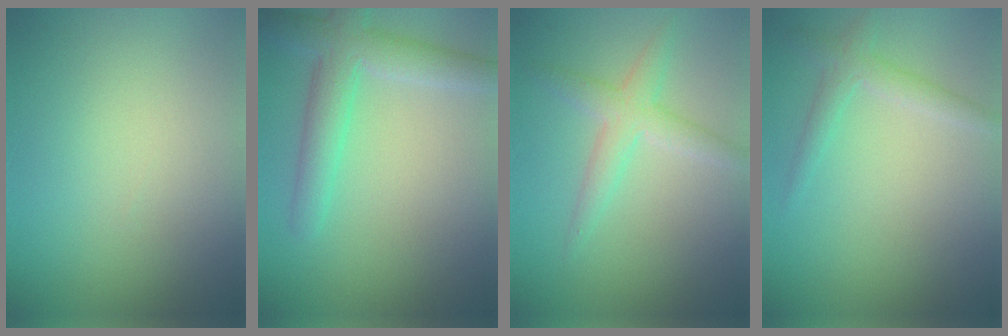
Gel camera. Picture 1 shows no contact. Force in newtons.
{"total": 4.7, "press": 4.7, "slide": 0.2}
{"total": 2.9, "press": 2.9, "slide": 0.3}
{"total": 2.0, "press": 2.0, "slide": 0.1}